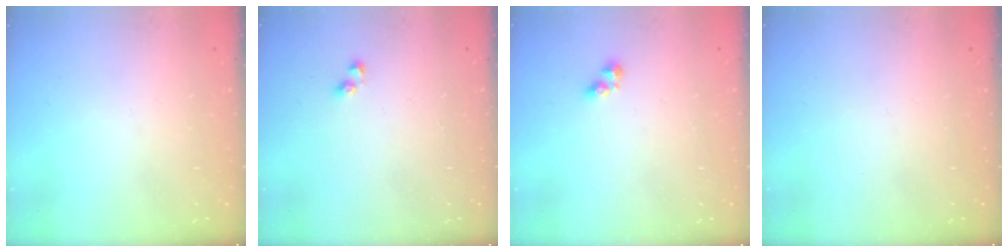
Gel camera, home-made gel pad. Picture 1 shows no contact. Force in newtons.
{"total": 3.0, "press": 2.8, "slide": 1.1}
{"total": 3.6, "press": 3.5, "slide": 0.4}
{"total": 0.0}